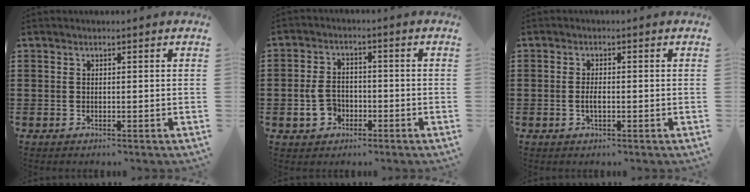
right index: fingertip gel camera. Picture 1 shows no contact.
{"total": 4.9, "force": [-1.3, 3.7, 3.0], "torque": [-0.073, 0.004, -0.028]}
{"total": 1.9, "force": [-0.4, 0.7, 1.7], "torque": [-0.031, 0.001, -0.008]}